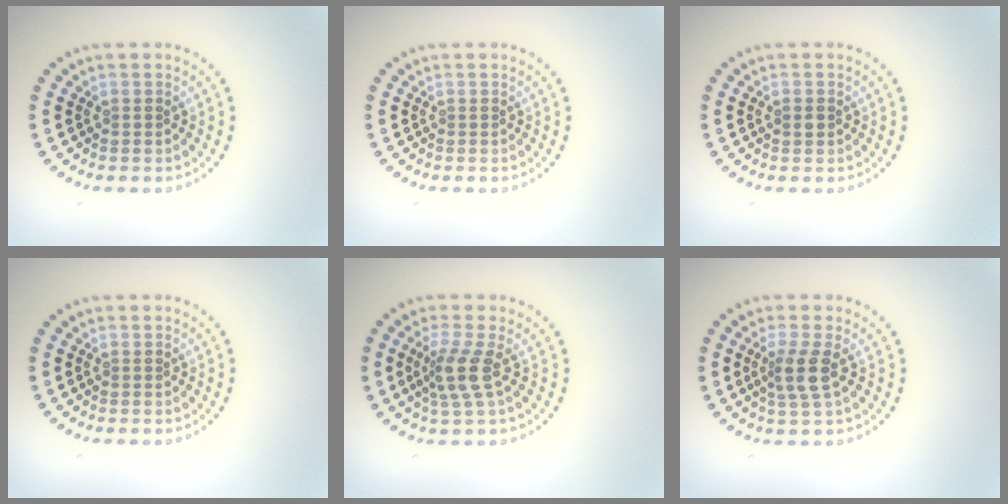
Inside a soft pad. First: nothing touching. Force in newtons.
{"total": 0.0}
{"total": 1.1, "press": 1.1, "slide": 0.1}
{"total": 0.0}
{"total": 3.0, "press": 2.3, "slide": 1.9}
{"total": 2.6, "press": 2.2, "slide": 1.5}